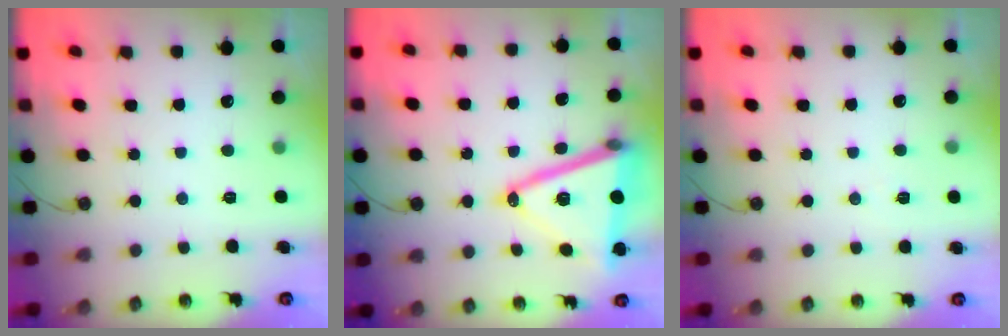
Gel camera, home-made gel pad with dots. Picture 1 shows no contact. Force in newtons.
{"total": 19.8, "press": 19.4, "slide": 3.8}
{"total": 4.2, "press": 2.5, "slide": 3.4}